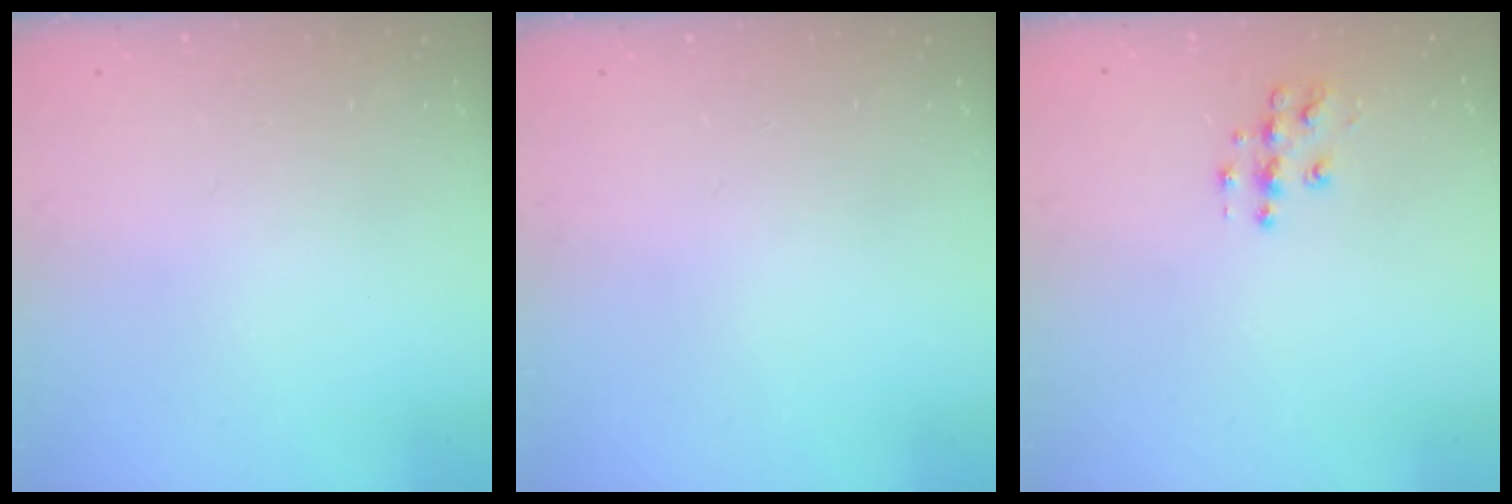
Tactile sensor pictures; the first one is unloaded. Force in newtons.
{"total": 0.0}
{"total": 8.5, "press": 8.5, "slide": 0.5}